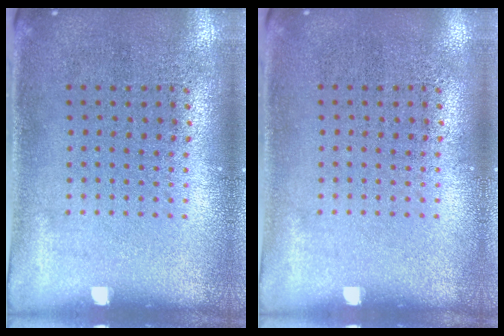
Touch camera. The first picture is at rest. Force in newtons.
{"total": 0.0}